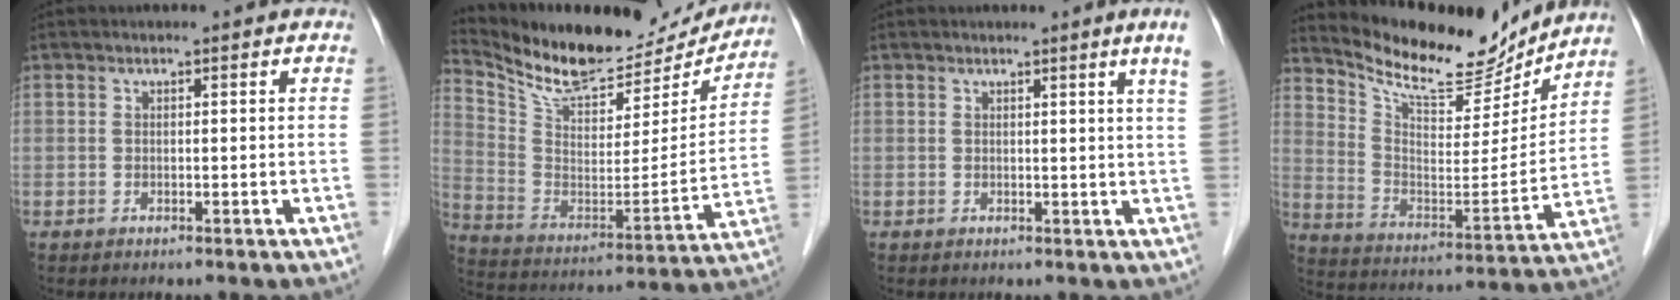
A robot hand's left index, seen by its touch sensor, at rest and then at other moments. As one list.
[{"total": 22.3, "force": [20.2, 6.9, 6.6], "torque": [-0.122, -0.017, 0.311]}, {"total": 4.2, "force": [2.8, -1.2, 2.9], "torque": [-0.037, -0.014, 0.022]}, {"total": 16.5, "force": [15.4, 3.6, 4.9], "torque": [-0.101, -0.026, 0.249]}]